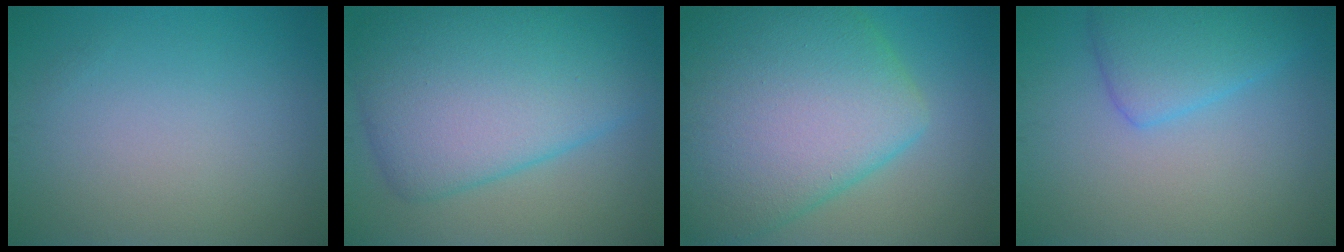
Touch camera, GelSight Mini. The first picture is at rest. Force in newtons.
{"total": 11.0, "press": 11.0, "slide": 0.2}
{"total": 13.4, "press": 13.4, "slide": 0.6}
{"total": 4.0, "press": 4.0, "slide": 0.1}